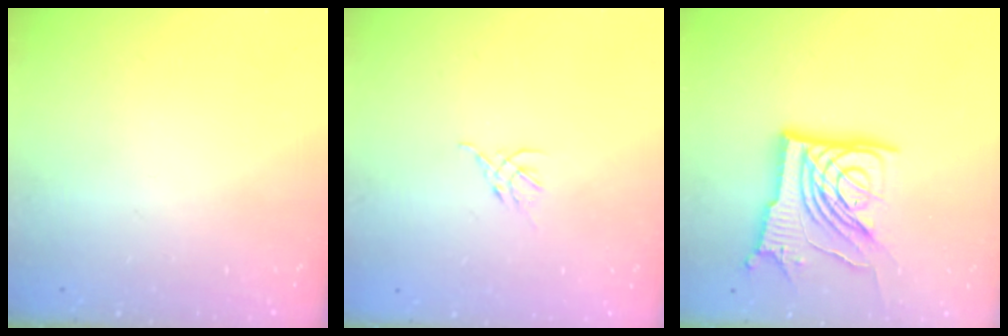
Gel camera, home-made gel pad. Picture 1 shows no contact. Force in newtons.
{"total": 2.7, "press": 2.6, "slide": 0.7}
{"total": 14.5, "press": 14.4, "slide": 1.2}